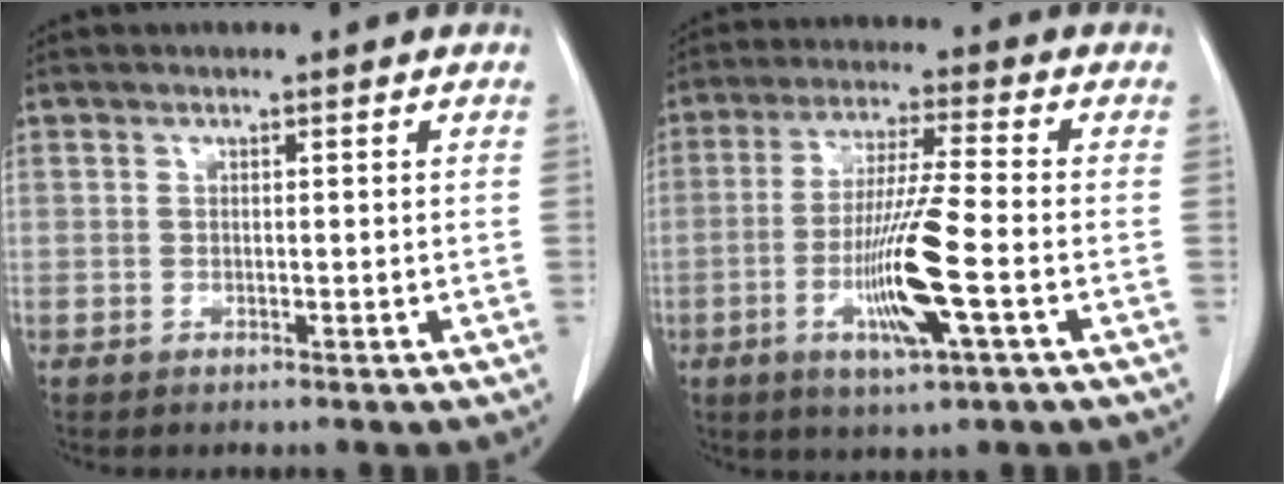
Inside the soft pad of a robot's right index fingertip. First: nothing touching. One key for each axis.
{"total": 11.7, "fx": -3.5, "fy": 0.0, "fz": 11.1, "tx": -0.218, "ty": -0.016, "tz": -0.066}